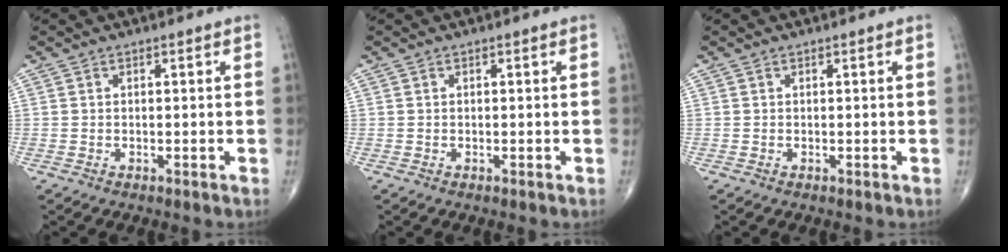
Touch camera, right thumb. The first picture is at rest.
{"total": 0.0}
{"total": 0.0}